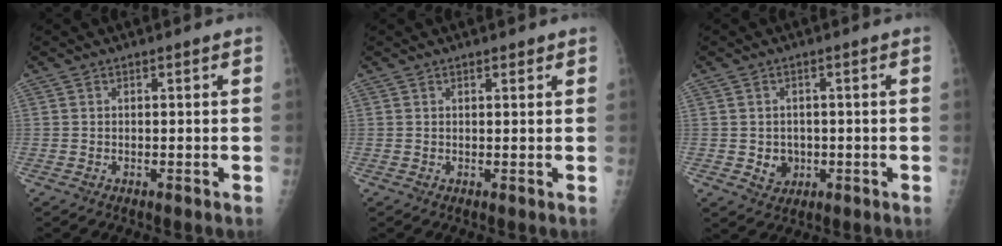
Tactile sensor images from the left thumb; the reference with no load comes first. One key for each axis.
{"total": 1.4, "fx": 1.0, "fy": 0.6, "fz": 0.8, "tx": -0.006, "ty": -0.005, "tz": 0.013}
{"total": 3.7, "fx": -0.5, "fy": 3.3, "fz": 1.6, "tx": -0.007, "ty": 0.001, "tz": 0.003}